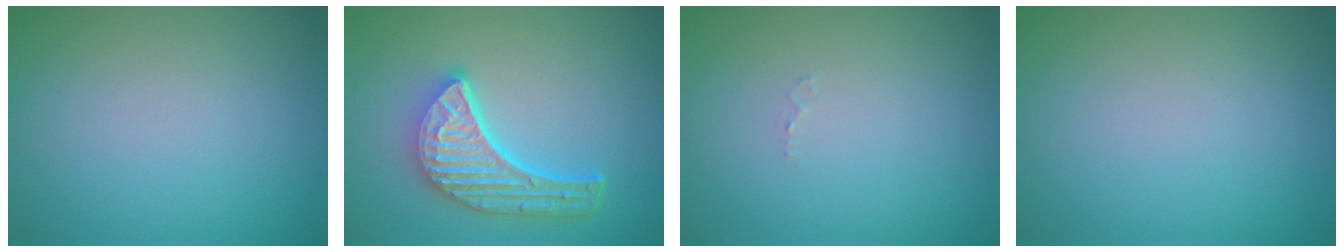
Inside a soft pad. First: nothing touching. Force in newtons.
{"total": 6.0, "press": 4.6, "slide": 3.9}
{"total": 0.5, "press": 0.5, "slide": 0.1}
{"total": 0.0}